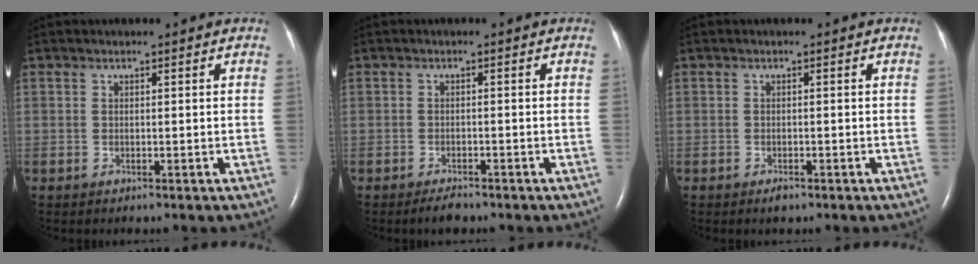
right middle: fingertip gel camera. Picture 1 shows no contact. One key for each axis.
{"total": 2.1, "fx": -1.7, "fy": 0.6, "fz": 1.0, "tx": -0.025, "ty": -0.003, "tz": -0.025}
{"total": 1.0, "fx": -0.7, "fy": 0.4, "fz": 0.6, "tx": -0.012, "ty": -0.001, "tz": -0.009}